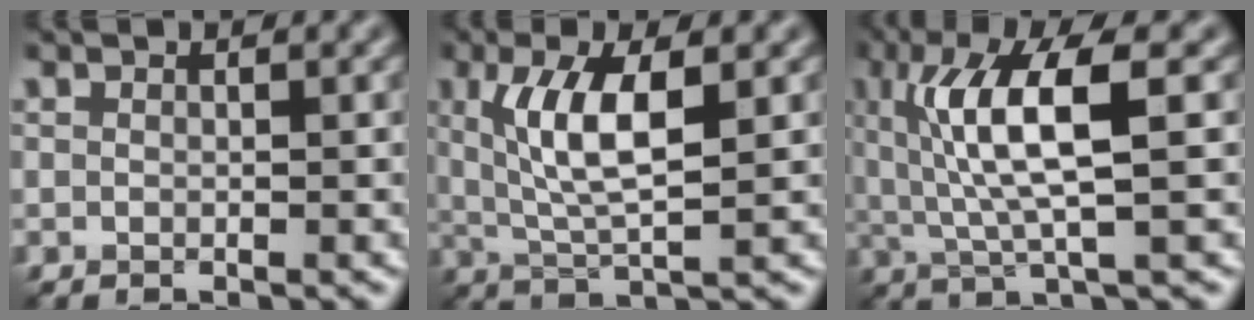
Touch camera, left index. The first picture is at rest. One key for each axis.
{"total": 6.0, "fx": 1.4, "fy": 1.8, "fz": 5.5, "tx": -0.109, "ty": 0.003, "tz": 0.028}
{"total": 7.4, "fx": 1.5, "fy": 1.7, "fz": 7.0, "tx": -0.136, "ty": 0.000, "tz": 0.031}